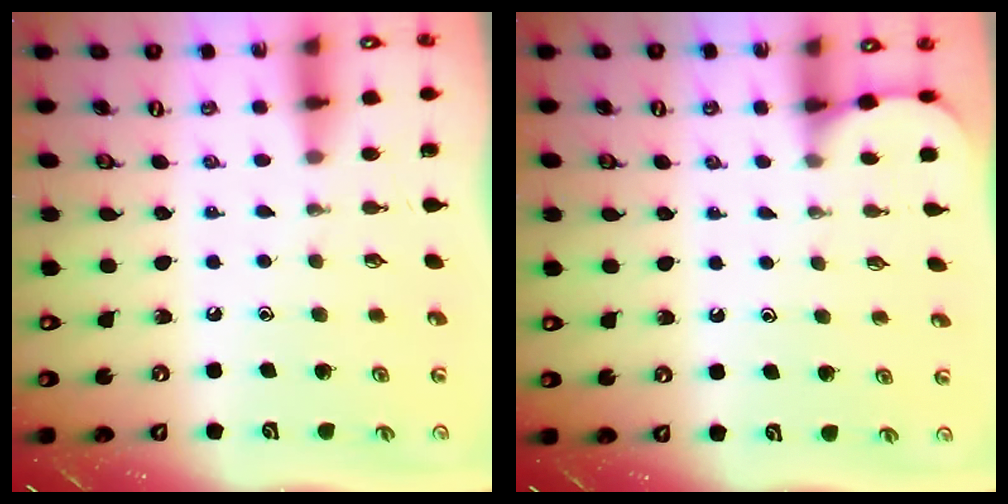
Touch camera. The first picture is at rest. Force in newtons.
{"total": 1.8, "press": 1.8, "slide": 0.2}